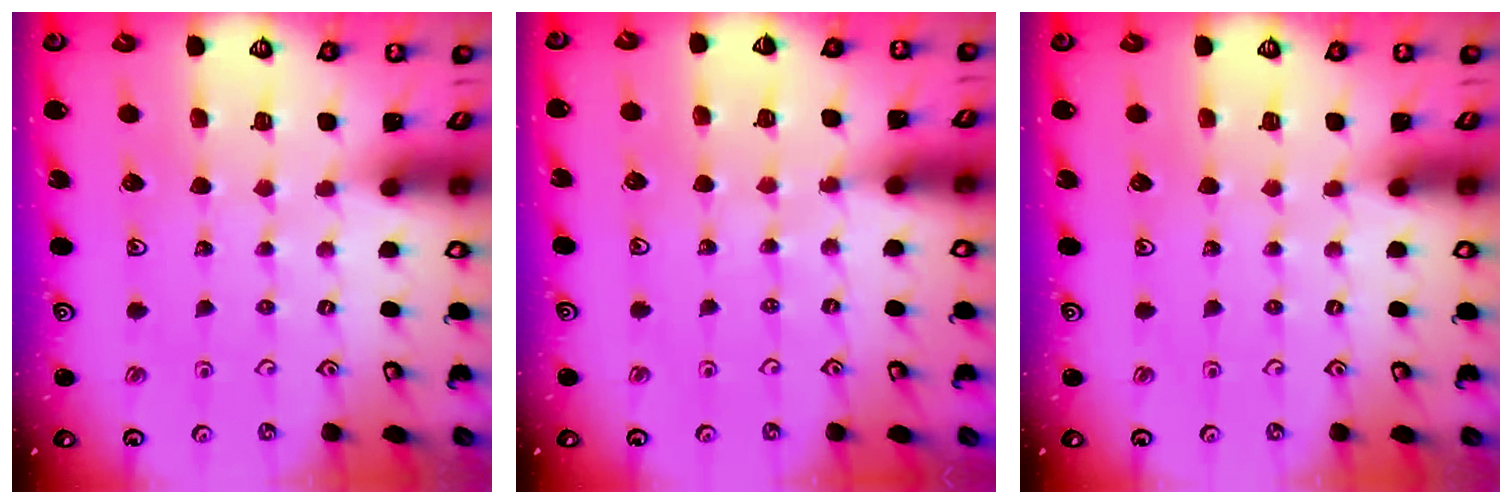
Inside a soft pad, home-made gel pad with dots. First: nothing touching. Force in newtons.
{"total": 4.0, "press": 3.7, "slide": 1.5}
{"total": 0.0}